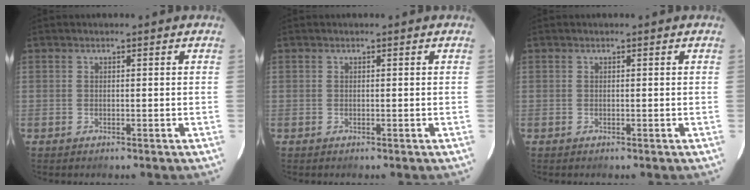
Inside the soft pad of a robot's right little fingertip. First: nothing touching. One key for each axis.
{"total": 0.0}
{"total": 0.0}